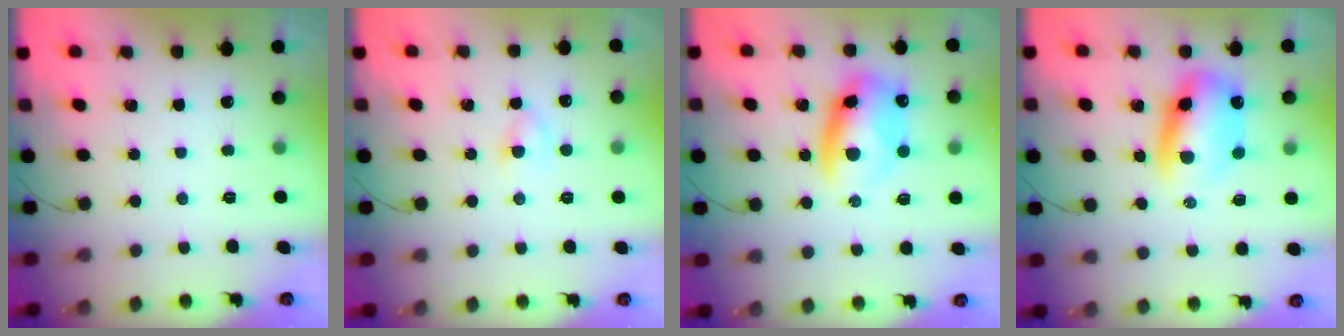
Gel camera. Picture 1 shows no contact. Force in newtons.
{"total": 3.6, "press": 3.3, "slide": 1.3}
{"total": 12.9, "press": 12.5, "slide": 3.3}
{"total": 10.3, "press": 9.9, "slide": 2.8}